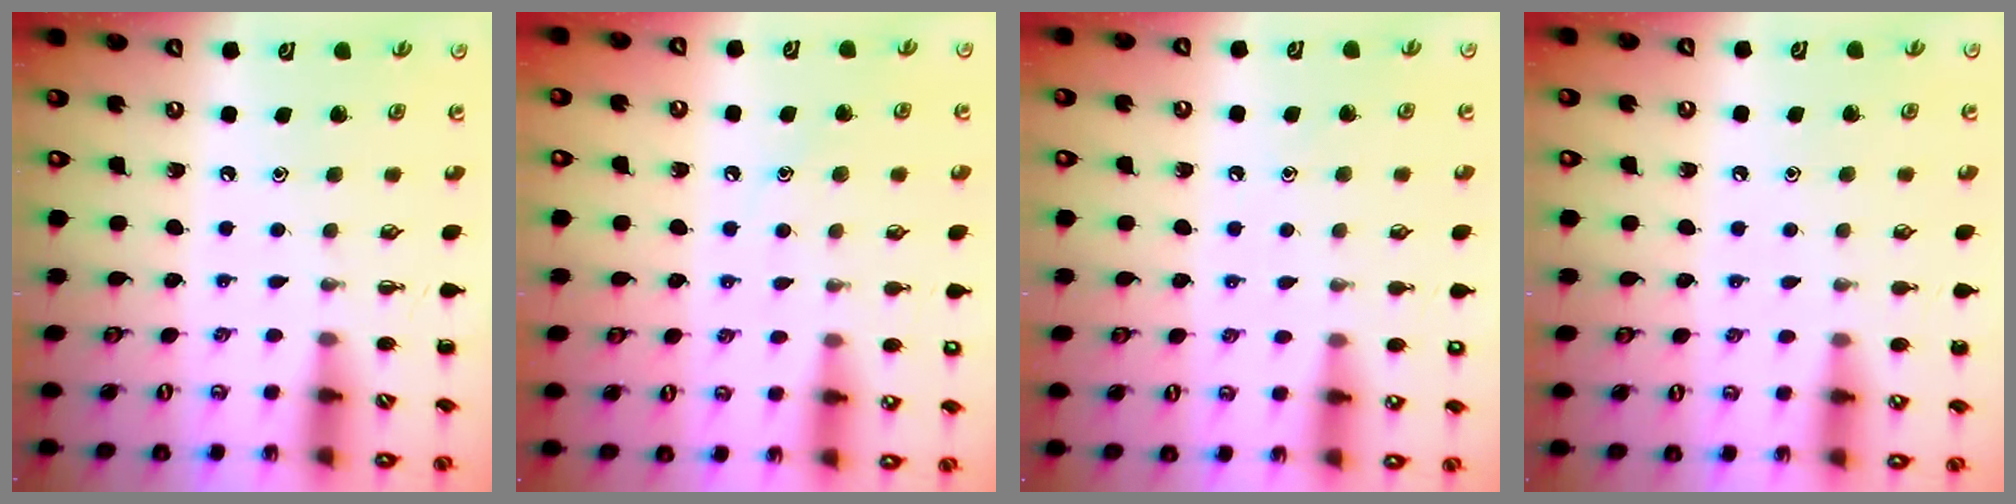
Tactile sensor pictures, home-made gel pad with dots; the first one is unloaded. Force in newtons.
{"total": 8.7, "press": 8.5, "slide": 1.7}
{"total": 7.2, "press": 6.8, "slide": 2.3}
{"total": 6.2, "press": 5.9, "slide": 2.0}